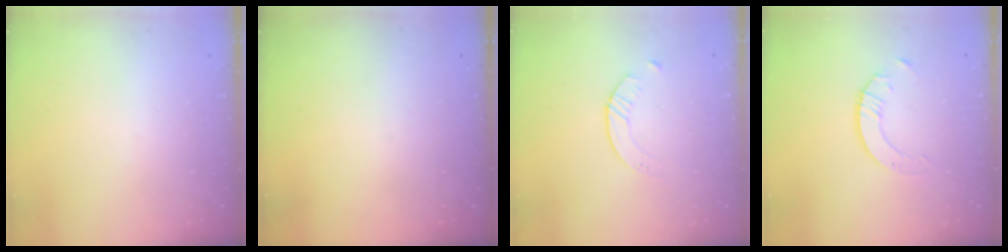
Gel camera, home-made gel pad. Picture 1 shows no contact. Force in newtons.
{"total": 0.0}
{"total": 1.6, "press": 1.6, "slide": 0.3}
{"total": 2.7, "press": 2.7, "slide": 0.2}